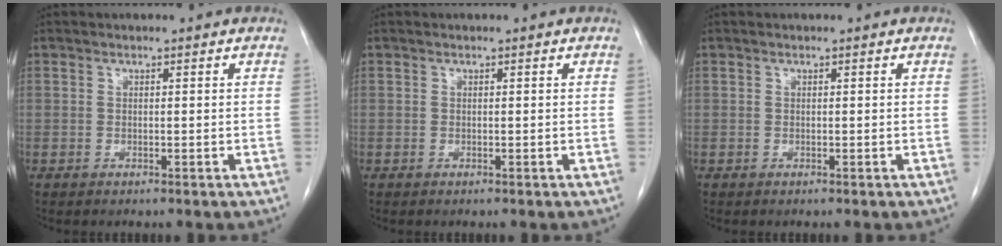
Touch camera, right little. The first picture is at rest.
{"total": 0.0}
{"total": 0.0}